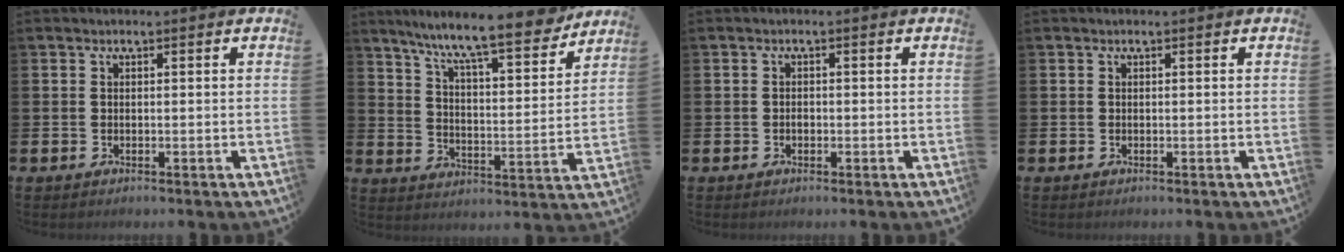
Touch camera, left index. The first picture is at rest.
{"total": 10.8, "force": [9.6, 0.9, 5.0], "torque": [-0.115, -0.059, 0.161]}
{"total": 0.8, "force": [-0.3, 0.5, 0.5], "torque": [-0.007, 0.002, -0.007]}
{"total": 0.0}